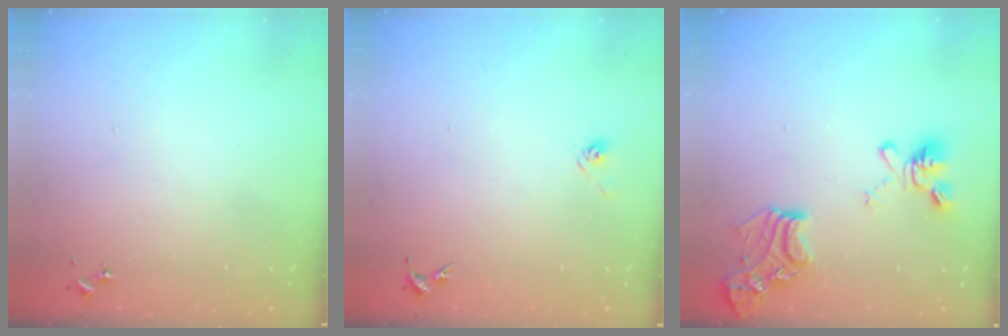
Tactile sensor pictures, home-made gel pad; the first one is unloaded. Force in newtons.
{"total": 3.1, "press": 2.7, "slide": 1.4}
{"total": 17.1, "press": 17.0, "slide": 1.6}